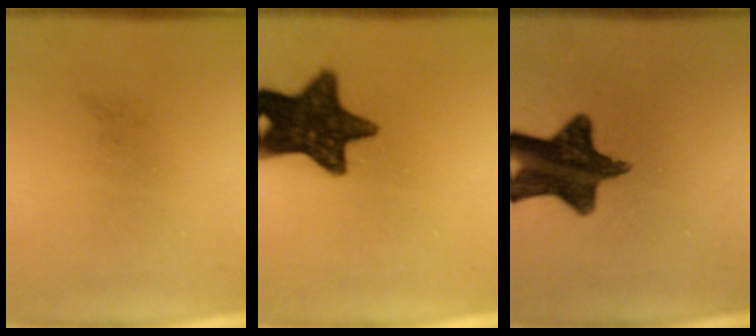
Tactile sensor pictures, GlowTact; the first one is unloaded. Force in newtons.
{"total": 13.1}
{"total": 13.2}